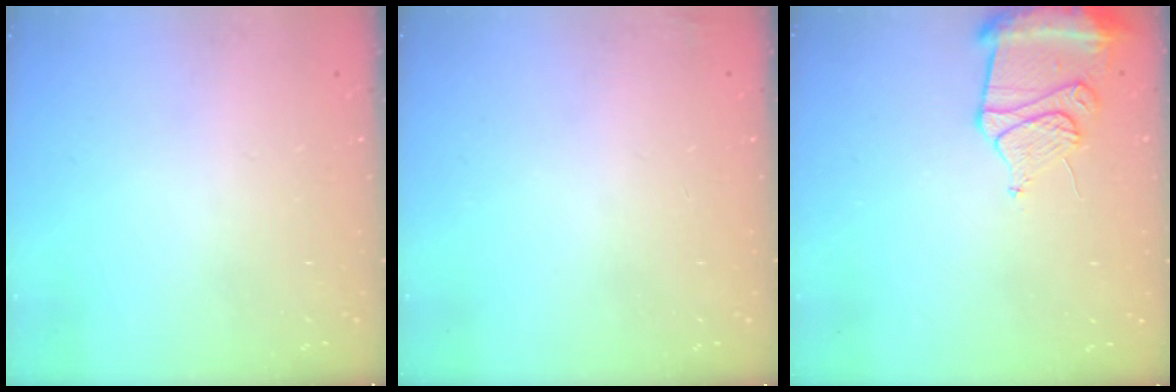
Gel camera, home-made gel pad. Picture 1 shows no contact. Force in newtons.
{"total": 2.8, "press": 2.6, "slide": 0.9}
{"total": 11.6, "press": 11.5, "slide": 1.1}